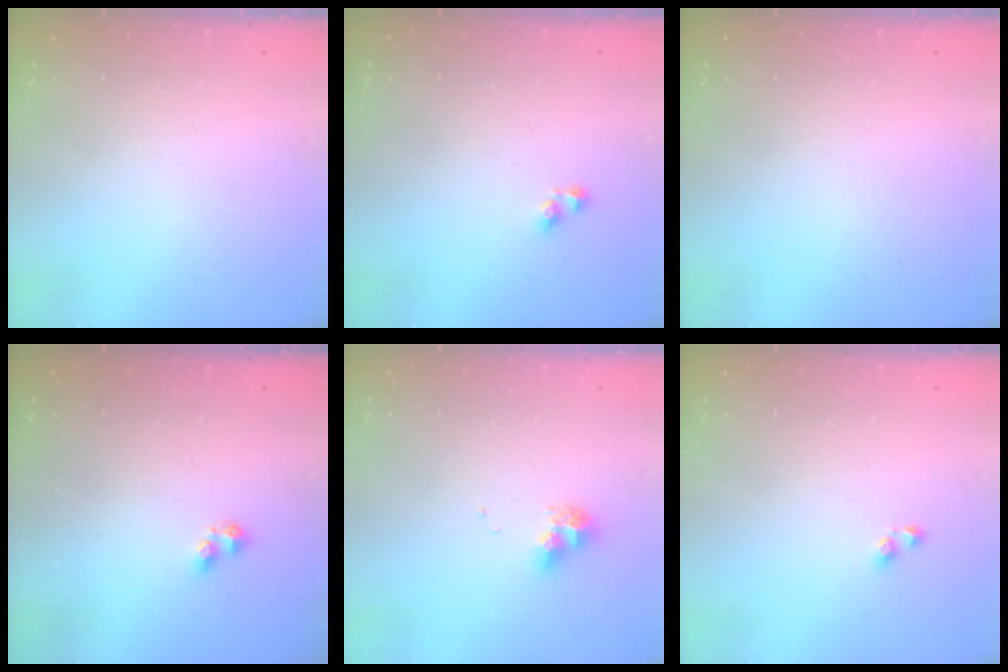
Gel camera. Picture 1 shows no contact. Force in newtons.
{"total": 3.8, "press": 3.8, "slide": 0.6}
{"total": 0.0}
{"total": 2.8, "press": 2.7, "slide": 0.5}
{"total": 7.7, "press": 7.7, "slide": 0.6}
{"total": 2.9, "press": 2.9, "slide": 0.2}